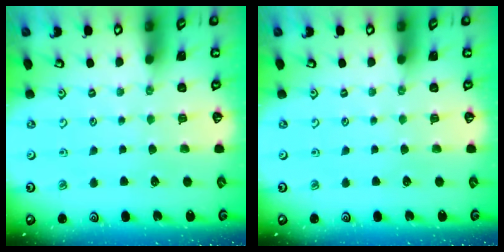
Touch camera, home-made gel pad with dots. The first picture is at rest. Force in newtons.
{"total": 0.0}